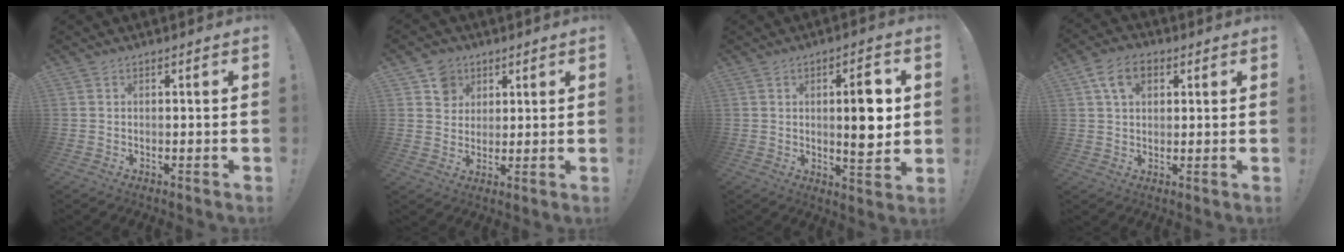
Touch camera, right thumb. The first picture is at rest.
{"total": 7.8, "force": [3.7, 6.6, 1.8], "torque": [-0.026, -0.015, 0.074]}
{"total": 9.3, "force": [1.1, 2.7, 8.9], "torque": [-0.123, -0.004, 0.012]}
{"total": 8.2, "force": [3.3, 5.6, 5.1], "torque": [-0.086, 0.007, 0.065]}